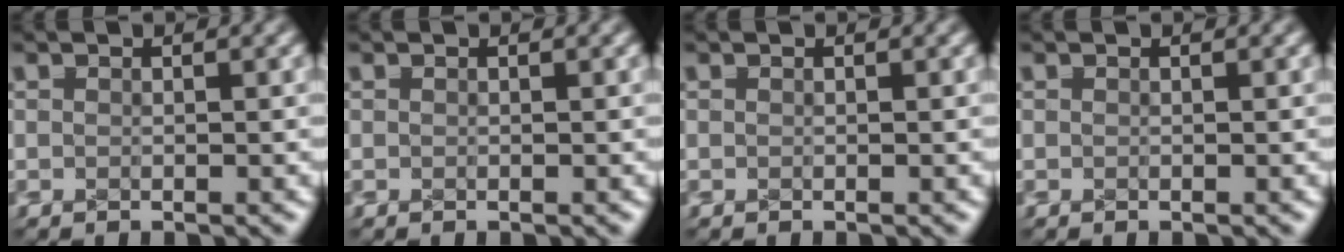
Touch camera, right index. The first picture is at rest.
{"total": 0.0}
{"total": 0.0}
{"total": 0.0}